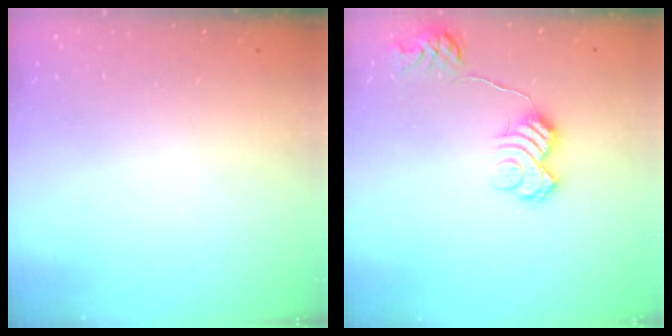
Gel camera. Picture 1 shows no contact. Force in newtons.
{"total": 11.2, "press": 11.2, "slide": 0.1}